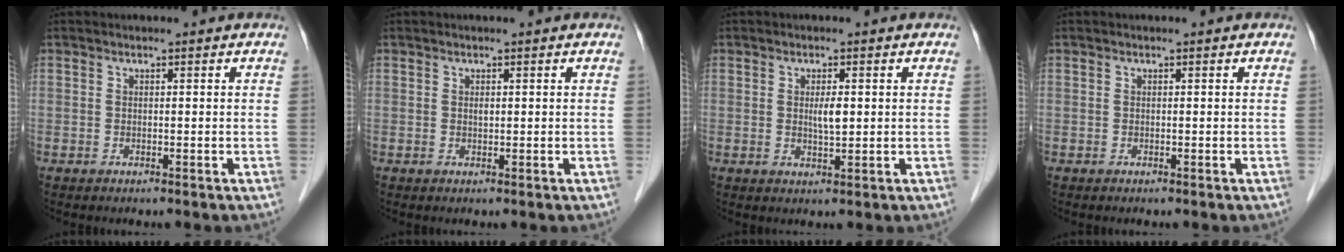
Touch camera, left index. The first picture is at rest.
{"total": 0.6, "force": [0.2, 0.3, 0.4], "torque": [-0.009, 0.001, 0.005]}
{"total": 2.5, "force": [0.4, 0.6, 2.4], "torque": [-0.043, -0.002, 0.008]}
{"total": 0.0}